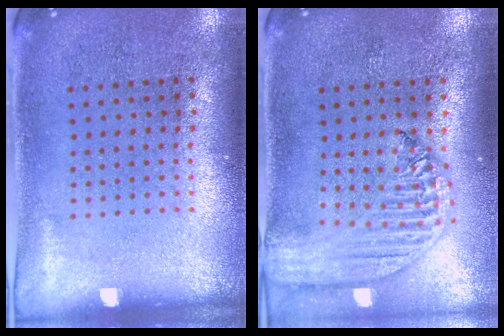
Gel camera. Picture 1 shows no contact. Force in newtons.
{"total": 2.6, "press": 2.1, "slide": 1.4}